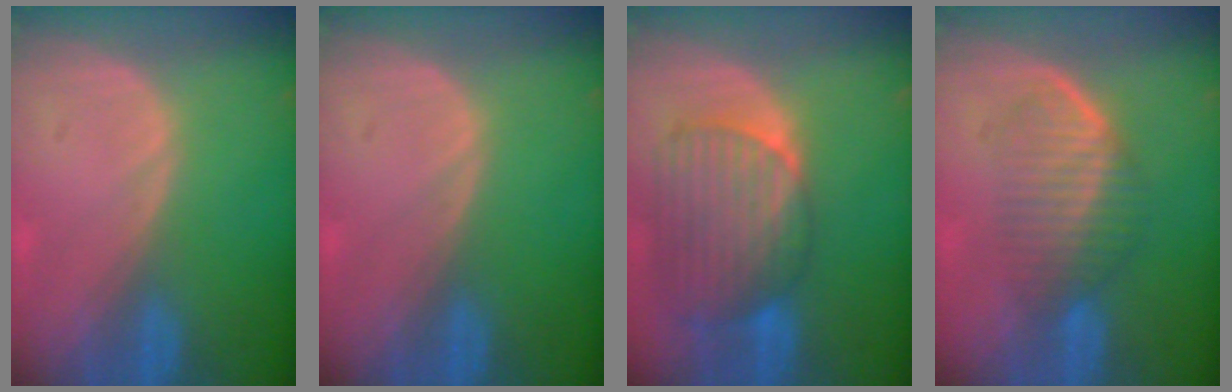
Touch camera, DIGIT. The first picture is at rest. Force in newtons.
{"total": 0.0}
{"total": 10.1, "press": 8.6, "slide": 5.3}
{"total": 6.0, "press": 5.7, "slide": 1.9}